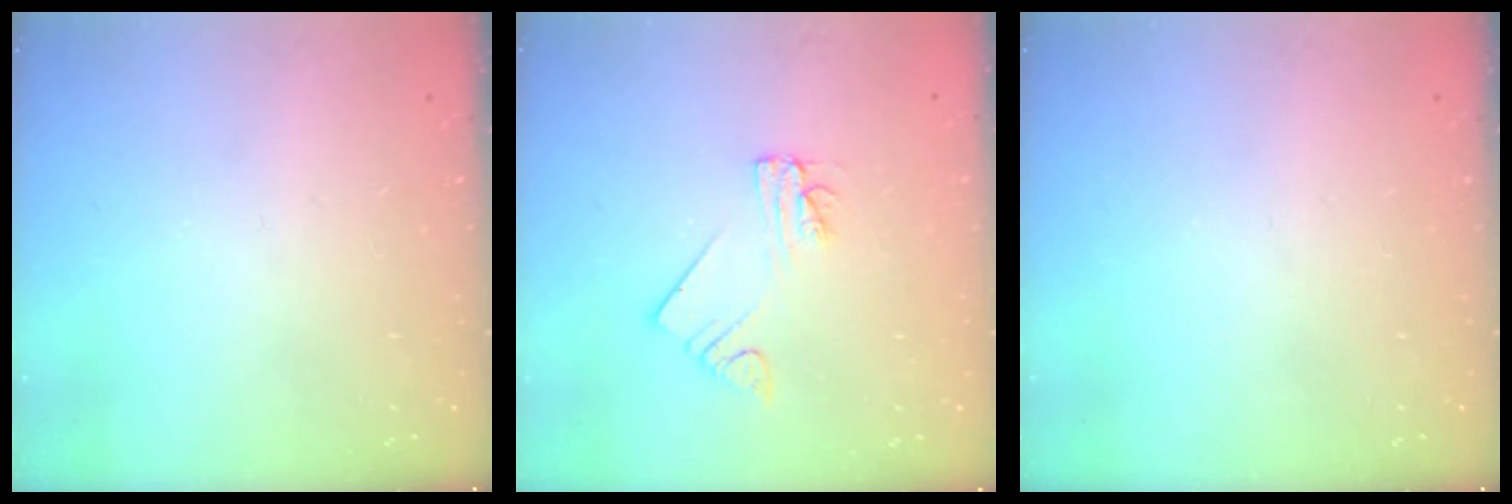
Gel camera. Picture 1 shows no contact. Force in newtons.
{"total": 2.2, "press": 2.2, "slide": 0.1}
{"total": 0.0}